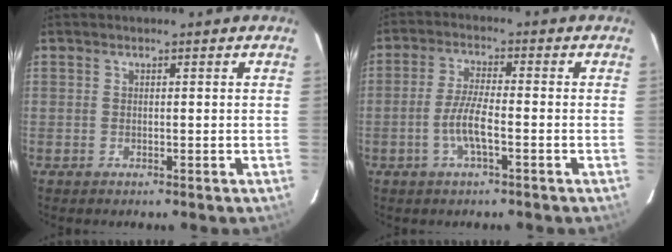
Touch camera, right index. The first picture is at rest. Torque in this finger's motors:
{"motor_torque": [0.71, -0.52, 0.40, 0.12]}